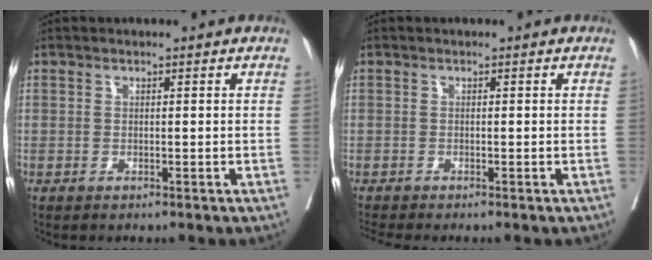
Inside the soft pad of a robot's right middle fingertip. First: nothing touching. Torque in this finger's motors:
{"motor_torque": [0.45, -0.37, 0.04, 0.02]}